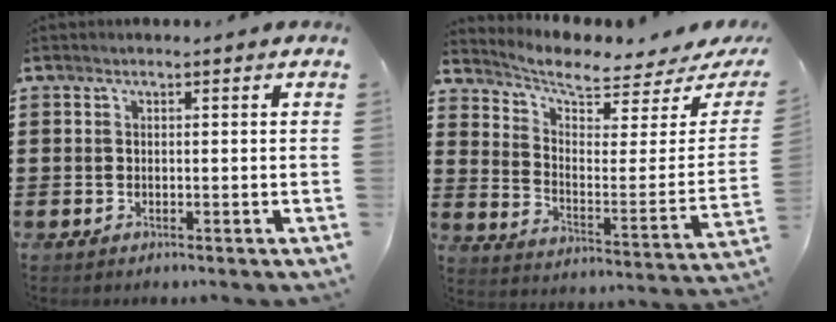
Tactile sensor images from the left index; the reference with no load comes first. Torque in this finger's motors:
{"motor_torque": [1.09, -1.05, 0.09, 0.01]}